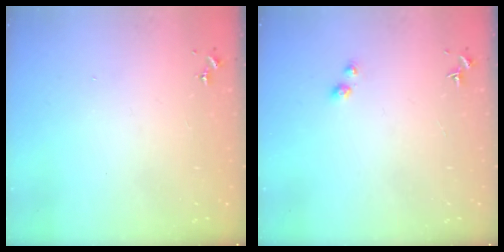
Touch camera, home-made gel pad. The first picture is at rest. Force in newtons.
{"total": 2.8, "press": 2.8, "slide": 0.2}